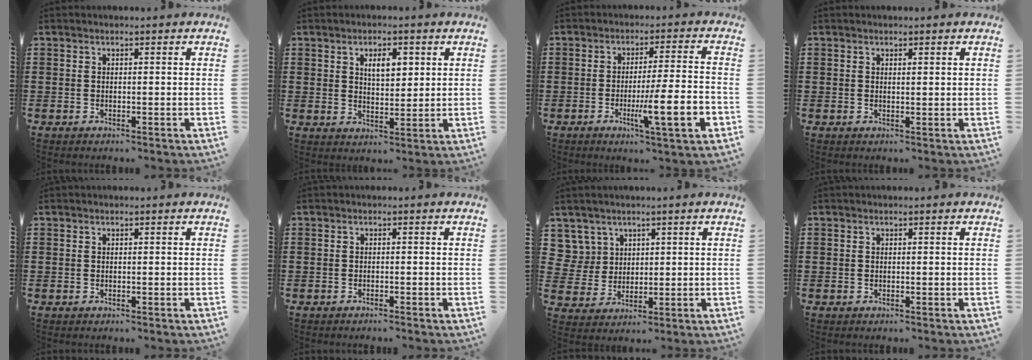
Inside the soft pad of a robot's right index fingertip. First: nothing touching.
{"total": 4.3, "force": [1.7, 2.1, 3.3], "torque": [-0.056, 0.003, 0.025]}
{"total": 10.2, "force": [-3.3, 0.9, 9.7], "torque": [-0.155, -0.012, -0.058]}
{"total": 0.6, "force": [0.4, 0.1, 0.5], "torque": [-0.010, 0.000, 0.007]}
{"total": 0.0}
{"total": 0.6, "force": [-0.6, 0.0, 0.1], "torque": [-0.005, -0.002, -0.012]}
{"total": 4.7, "force": [2.2, 4.1, 0.5], "torque": [-0.033, 0.015, 0.043]}
{"total": 0.0}